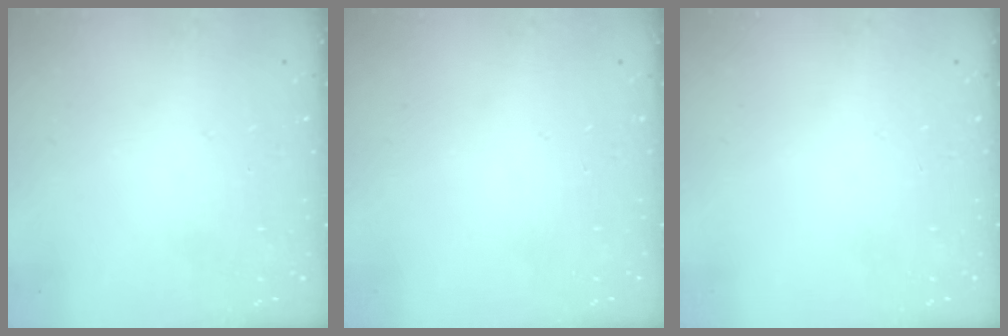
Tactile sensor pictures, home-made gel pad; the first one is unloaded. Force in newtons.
{"total": 0.0}
{"total": 0.0}